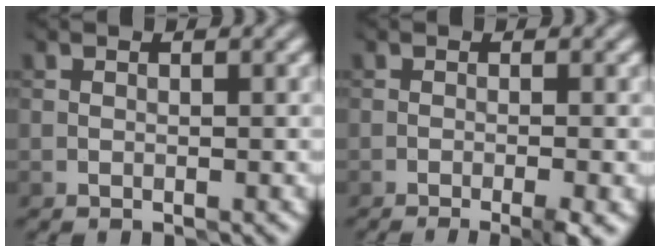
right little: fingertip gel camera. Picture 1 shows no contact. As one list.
[{"total": 3.7, "force": [-2.3, 0.5, 2.9], "torque": [-0.055, -0.006, -0.035]}]